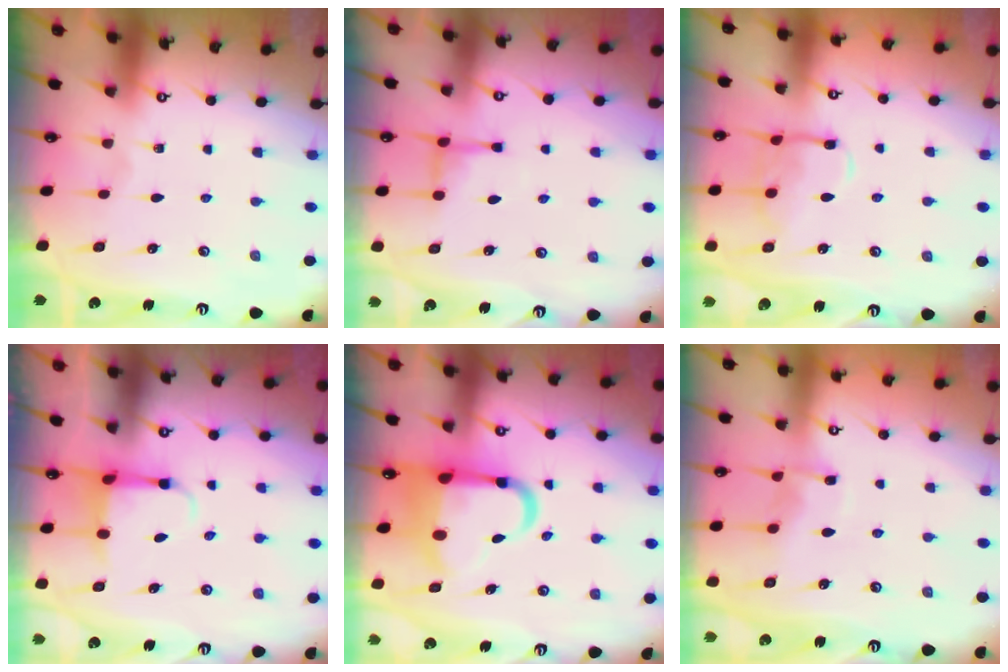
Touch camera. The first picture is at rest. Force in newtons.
{"total": 4.7, "press": 4.6, "slide": 0.8}
{"total": 10.3, "press": 10.3, "slide": 0.7}
{"total": 4.0, "press": 3.7, "slide": 1.3}
{"total": 10.7, "press": 10.4, "slide": 2.5}
{"total": 6.3, "press": 6.3, "slide": 0.7}